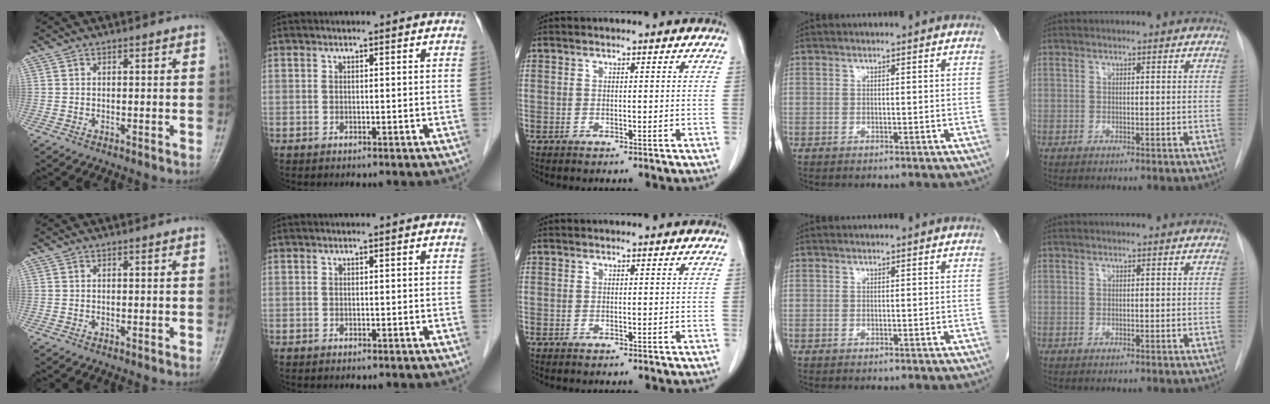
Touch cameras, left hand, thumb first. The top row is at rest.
{}